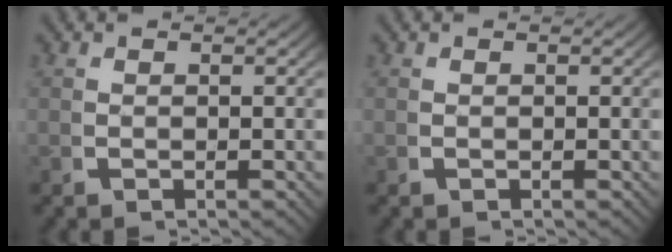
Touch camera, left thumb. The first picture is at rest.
{"total": 0.0}